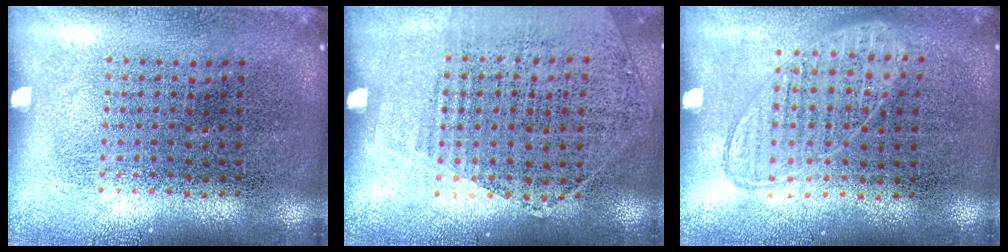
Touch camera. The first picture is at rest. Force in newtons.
{"total": 1.2, "press": 1.0, "slide": 0.7}
{"total": 1.0, "press": 0.9, "slide": 0.4}